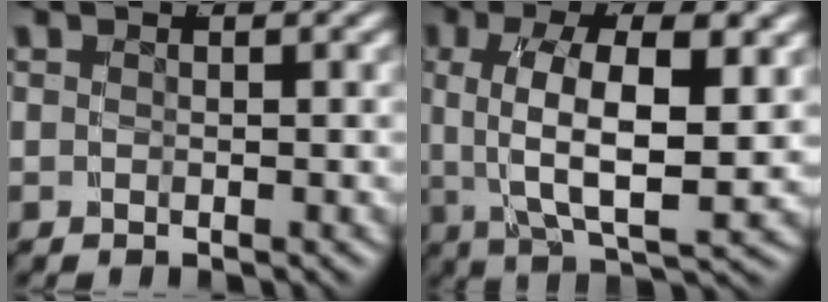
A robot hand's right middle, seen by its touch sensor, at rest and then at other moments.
{"total": 7.3, "force": [0.8, 2.9, 6.7], "torque": [-0.120, -0.005, 0.019]}